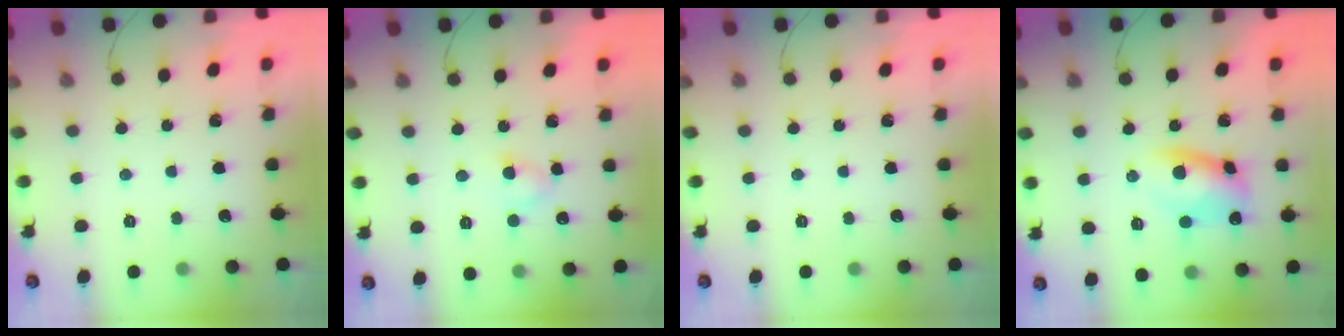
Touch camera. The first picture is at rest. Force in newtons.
{"total": 3.6, "press": 3.4, "slide": 1.1}
{"total": 0.0}
{"total": 9.4, "press": 9.4, "slide": 0.8}